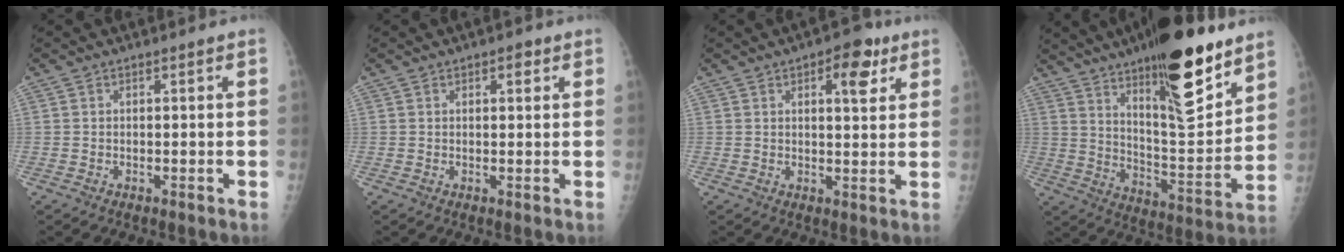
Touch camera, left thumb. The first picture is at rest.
{"total": 2.0, "force": [1.1, 1.1, 1.3], "torque": [-0.007, -0.002, 0.013]}
{"total": 6.8, "force": [3.4, 3.0, 5.1], "torque": [-0.049, -0.011, 0.039]}
{"total": 24.2, "force": [15.0, 7.0, 17.6], "torque": [-0.241, -0.076, 0.242]}